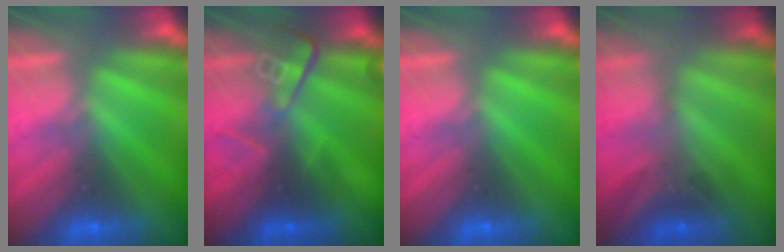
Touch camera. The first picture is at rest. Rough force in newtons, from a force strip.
{"total": 2.8}
{"total": 0.0}
{"total": 2.2}